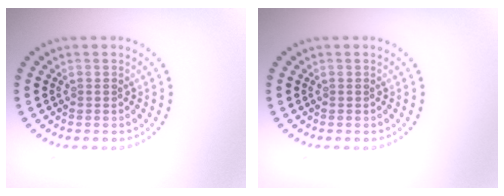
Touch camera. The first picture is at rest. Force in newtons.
{"total": 0.0}